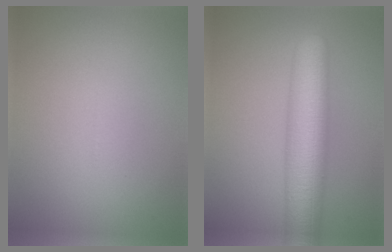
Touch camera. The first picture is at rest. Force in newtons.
{"total": 9.0, "press": 9.0, "slide": 0.2}